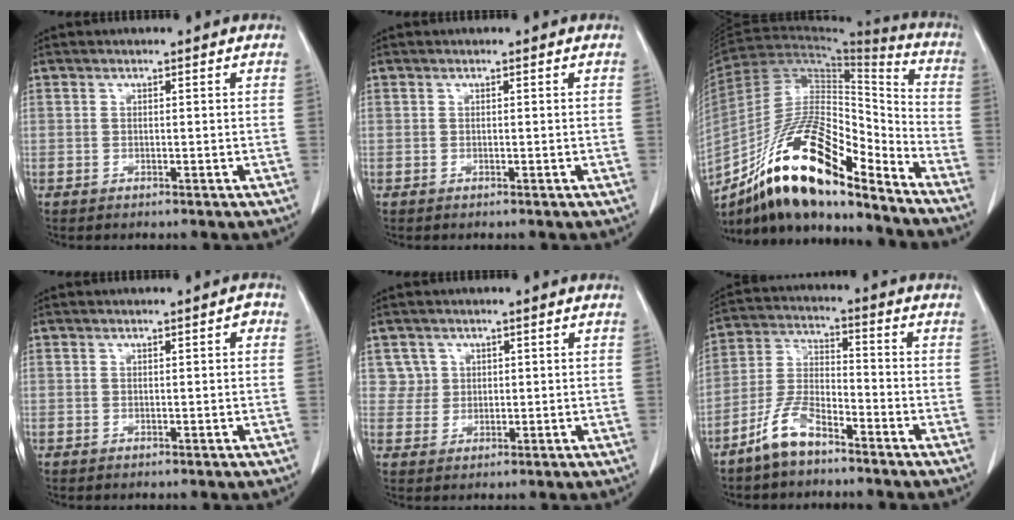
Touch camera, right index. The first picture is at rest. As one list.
[{"total": 0.0}, {"total": 20.2, "force": [-14.0, 5.2, 13.6], "torque": [-0.248, 0.007, -0.248]}, {"total": 1.1, "force": [0.2, 0.4, 1.0], "torque": [-0.009, 0.005, 0.002]}, {"total": 2.9, "force": [1.2, 2.6, -0.4], "torque": [0.022, 0.004, 0.017]}, {"total": 7.8, "force": [-5.8, 2.6, 4.6], "torque": [-0.108, -0.001, -0.118]}]